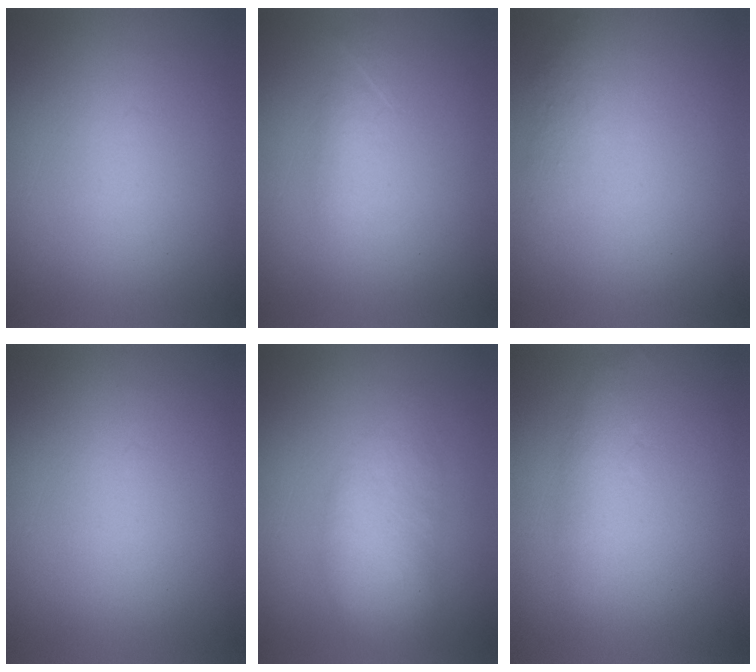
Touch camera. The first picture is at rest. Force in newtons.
{"total": 1.8}
{"total": 2.1}
{"total": 0.0}
{"total": 4.4}
{"total": 2.5}